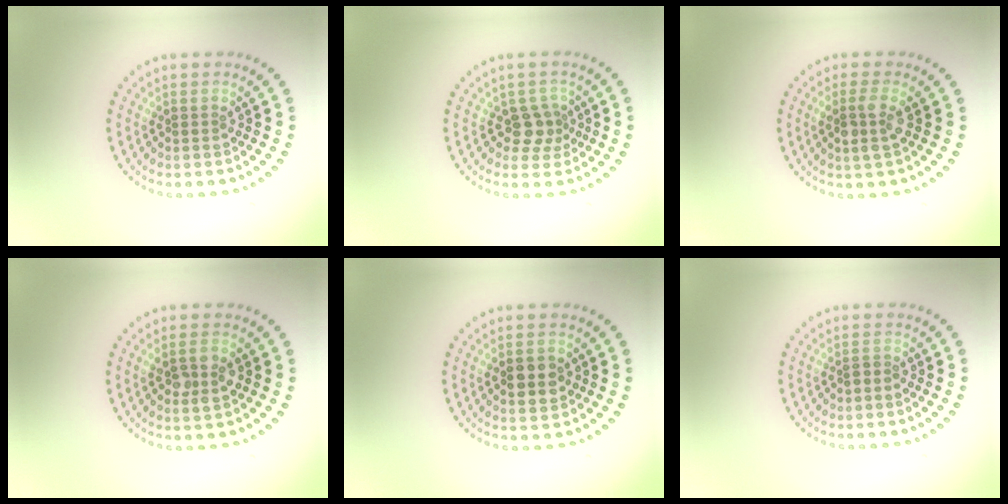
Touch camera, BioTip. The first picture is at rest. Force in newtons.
{"total": 2.3, "press": 1.8, "slide": 1.5}
{"total": 2.3, "press": 2.0, "slide": 1.1}
{"total": 2.3, "press": 2.3, "slide": 0.5}
{"total": 2.9, "press": 2.9, "slide": 0.1}
{"total": 0.6, "press": 0.3, "slide": 0.5}